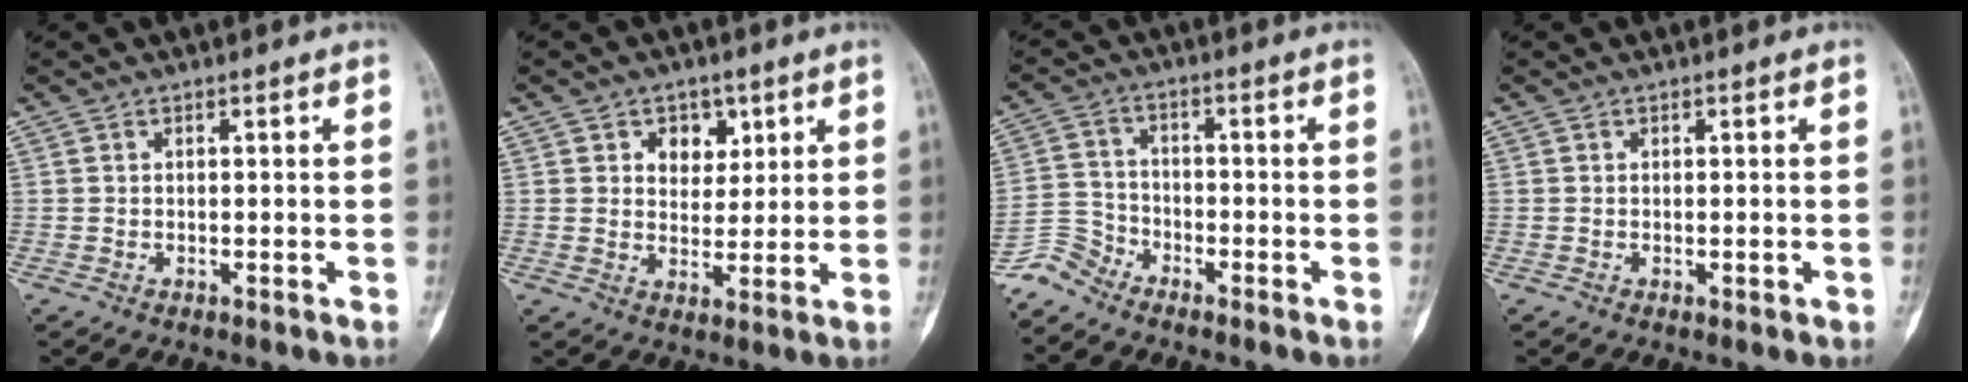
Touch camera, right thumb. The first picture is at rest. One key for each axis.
{"total": 5.5, "fx": 2.5, "fy": 4.2, "fz": 2.6, "tx": -0.008, "ty": -0.011, "tz": 0.037}
{"total": 4.9, "fx": -4.6, "fy": 1.7, "fz": -0.2, "tx": 0.004, "ty": 0.019, "tz": -0.106}
{"total": 1.0, "fx": -0.3, "fy": 0.3, "fz": 0.9, "tx": -0.010, "ty": -0.002, "tz": -0.003}